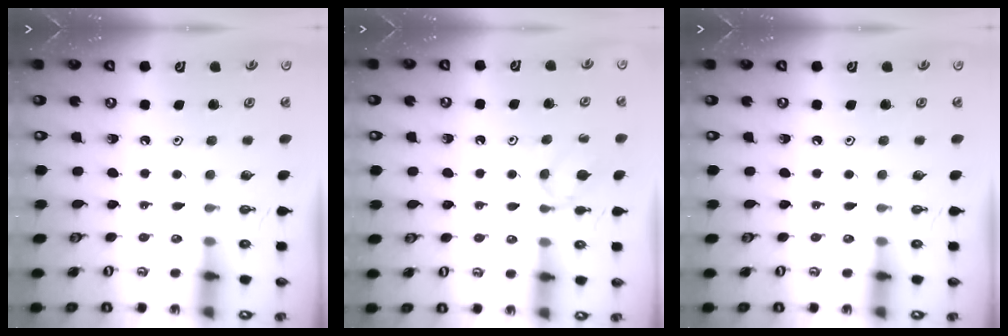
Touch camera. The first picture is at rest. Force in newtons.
{"total": 3.4, "press": 3.3, "slide": 0.7}
{"total": 0.0}